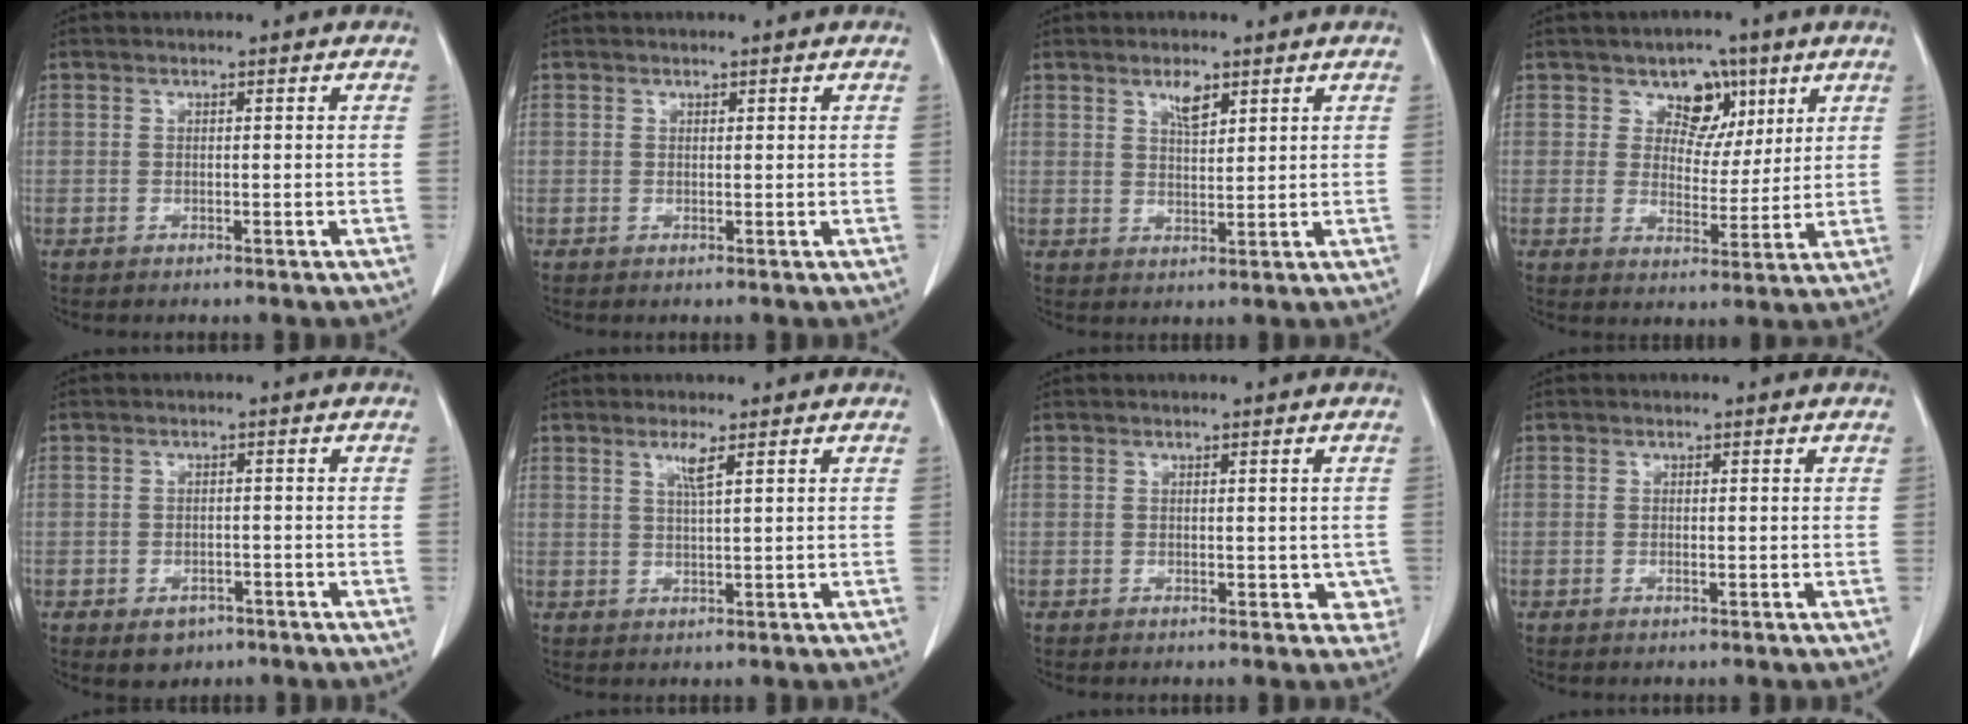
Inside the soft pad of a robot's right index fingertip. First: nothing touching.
{"total": 0.0}
{"total": 3.3, "force": [2.1, 1.1, 2.3], "torque": [-0.043, -0.001, 0.039]}
{"total": 6.3, "force": [3.4, 4.6, 2.5], "torque": [-0.026, 0.007, 0.053]}
{"total": 3.3, "force": [-2.0, 2.3, 1.3], "torque": [-0.016, 0.003, -0.018]}
{"total": 2.4, "force": [1.3, -0.3, 2.0], "torque": [-0.045, -0.002, 0.027]}
{"total": 3.0, "force": [-0.2, 1.9, 2.3], "torque": [-0.006, 0.000, 0.001]}
{"total": 0.6, "force": [-0.1, 0.1, 0.6], "torque": [-0.013, -0.003, 0.000]}